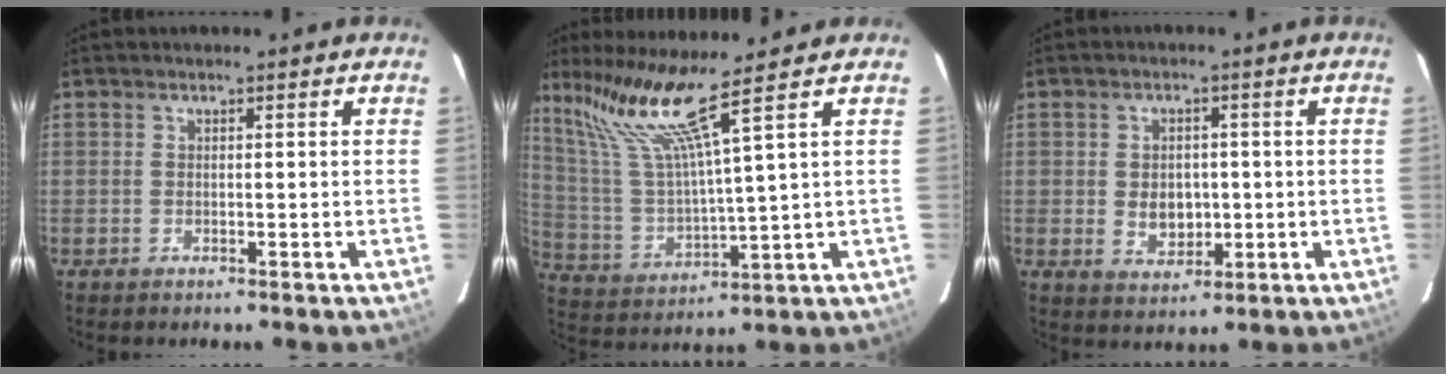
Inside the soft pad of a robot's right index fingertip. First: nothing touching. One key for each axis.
{"total": 12.3, "fx": 8.9, "fy": -1.9, "fz": 8.2, "tx": -0.148, "ty": -0.002, "tz": 0.186}
{"total": 5.3, "fx": -0.4, "fy": 4.1, "fz": 3.2, "tx": -0.059, "ty": 0.000, "tz": 0.002}